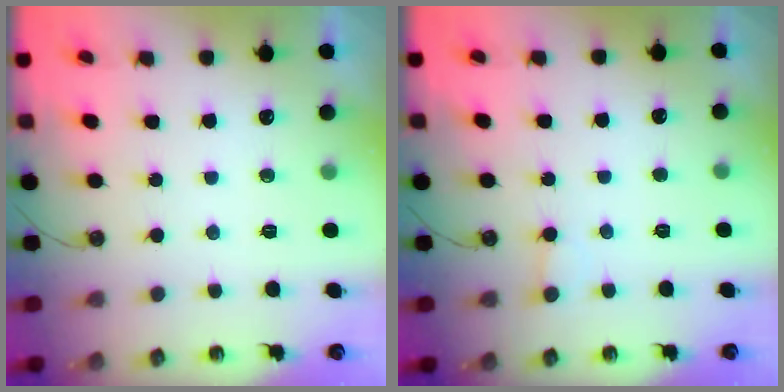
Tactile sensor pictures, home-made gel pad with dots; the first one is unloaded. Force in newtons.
{"total": 2.3, "press": 2.3, "slide": 0.2}